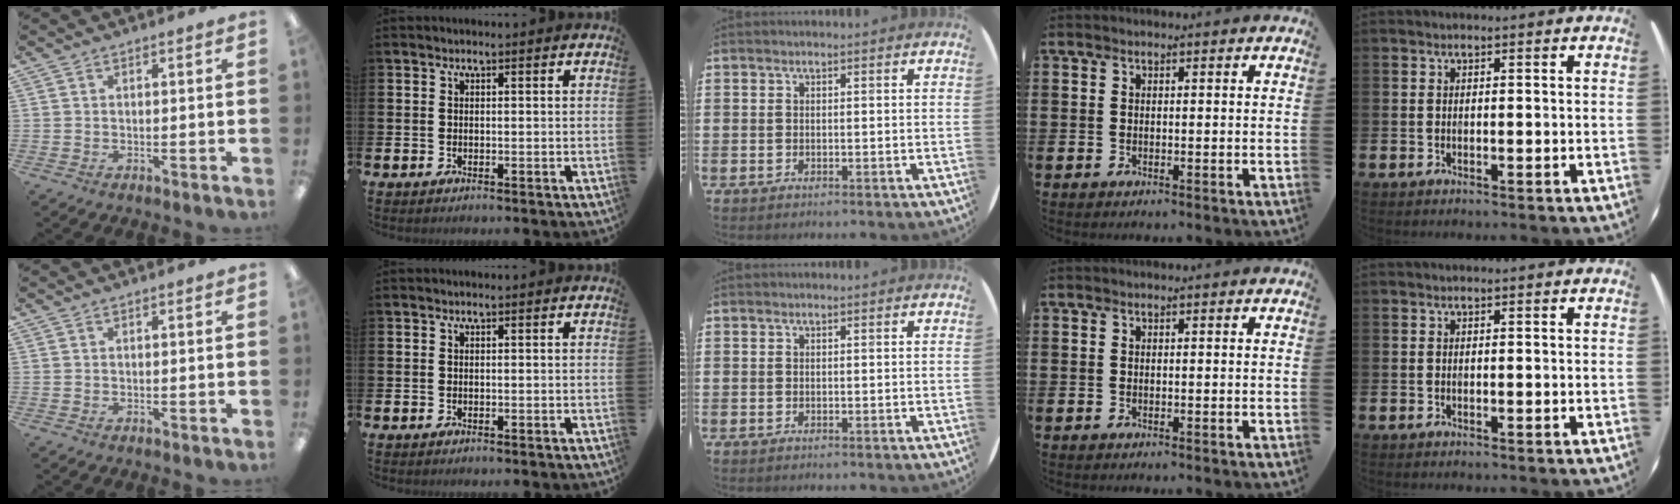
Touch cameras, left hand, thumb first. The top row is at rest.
{}